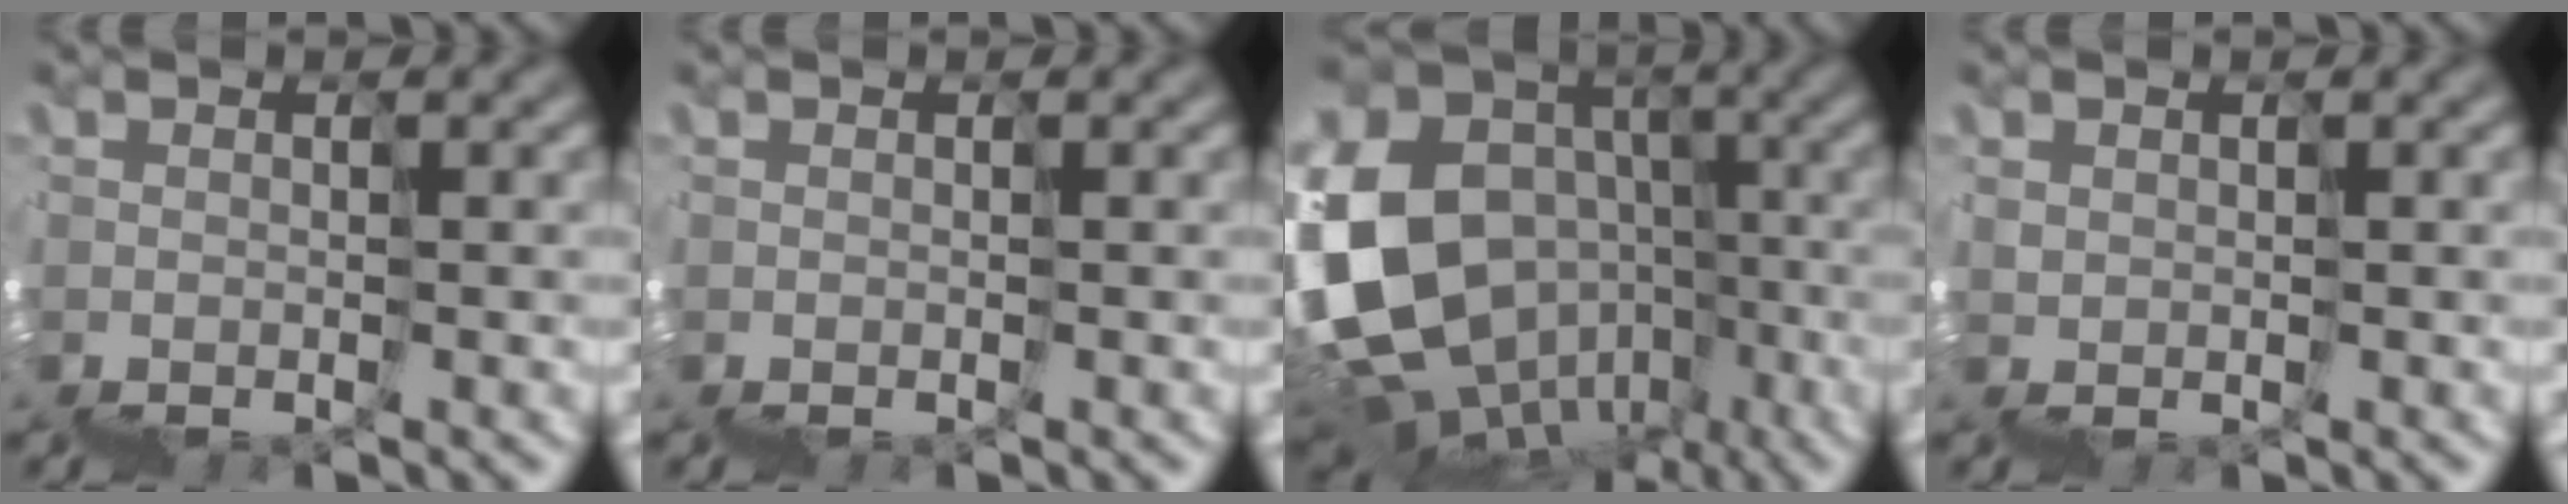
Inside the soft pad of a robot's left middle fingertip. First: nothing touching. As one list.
[{"total": 0.0}, {"total": 14.0, "force": [-0.1, 11.7, 7.6], "torque": [-0.186, 0.004, 0.007]}, {"total": 1.7, "force": [0.3, 1.1, 1.2], "torque": [-0.020, -0.003, 0.008]}]